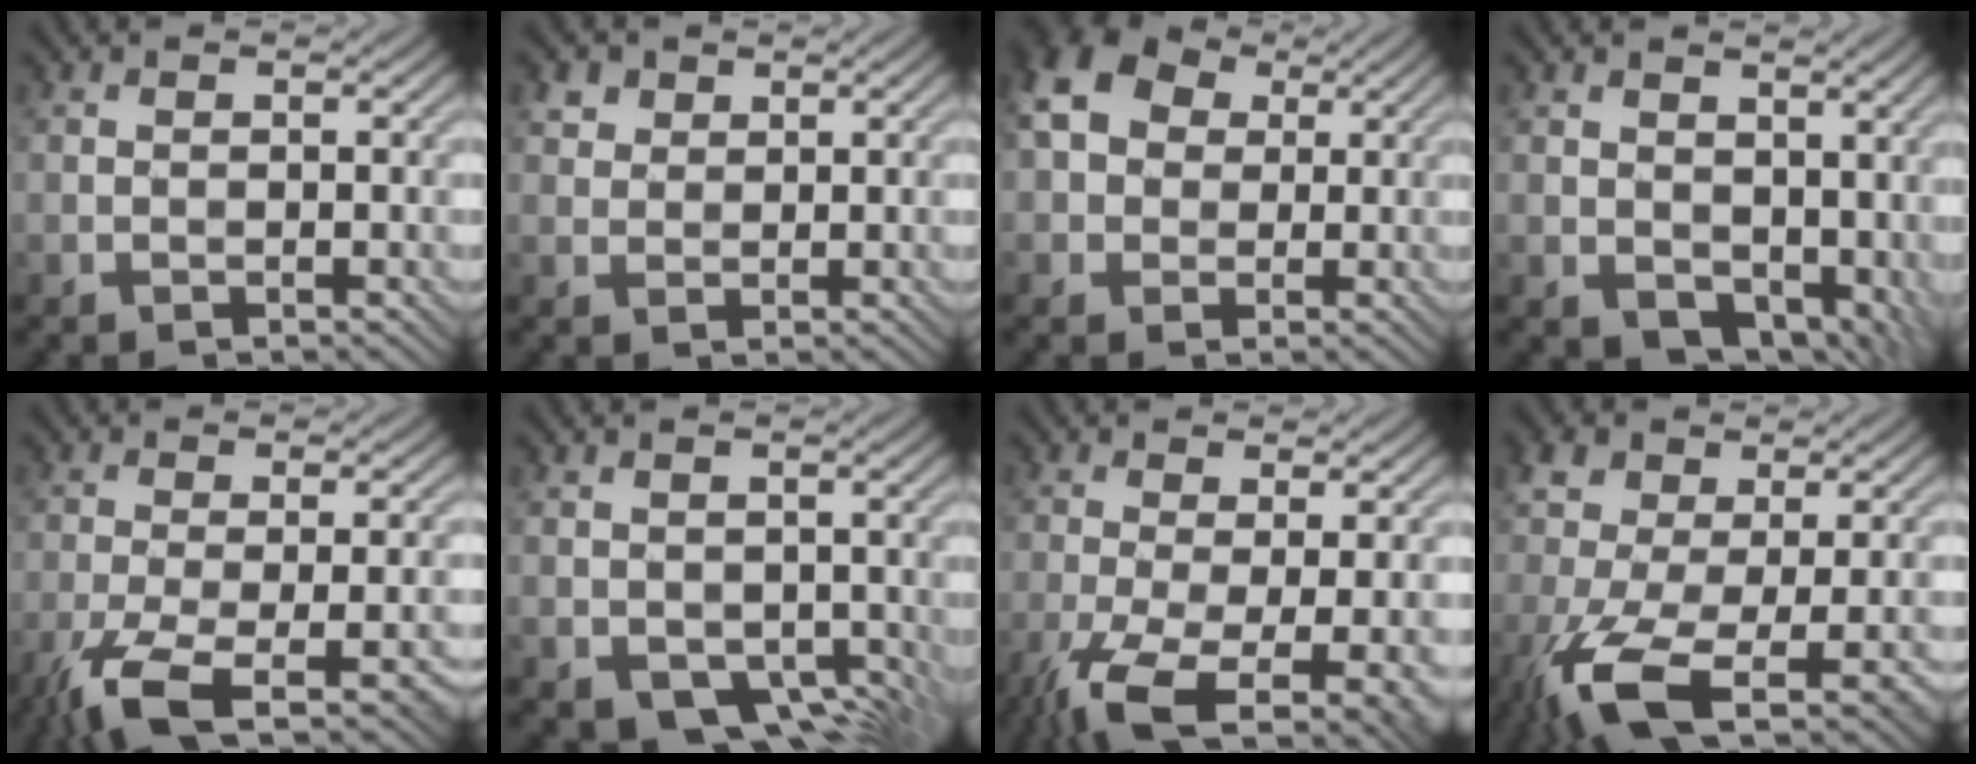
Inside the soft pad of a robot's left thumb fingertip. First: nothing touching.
{"total": 2.2, "force": [1.4, 1.6, 0.7], "torque": [-0.019, 0.000, 0.029]}
{"total": 9.5, "force": [2.3, 7.5, 5.4], "torque": [-0.132, 0.031, 0.021]}
{"total": 7.5, "force": [1.1, 5.6, 4.9], "torque": [-0.097, -0.028, 0.035]}
{"total": 10.2, "force": [-5.7, 2.7, 8.1], "torque": [-0.135, -0.013, -0.099]}
{"total": 4.6, "force": [-1.1, 3.5, 2.7], "torque": [-0.058, -0.018, -0.017]}
{"total": 10.7, "force": [-5.2, 2.9, 8.8], "torque": [-0.174, -0.024, -0.084]}
{"total": 11.5, "force": [-4.2, 5.2, 9.4], "torque": [-0.211, -0.012, -0.080]}